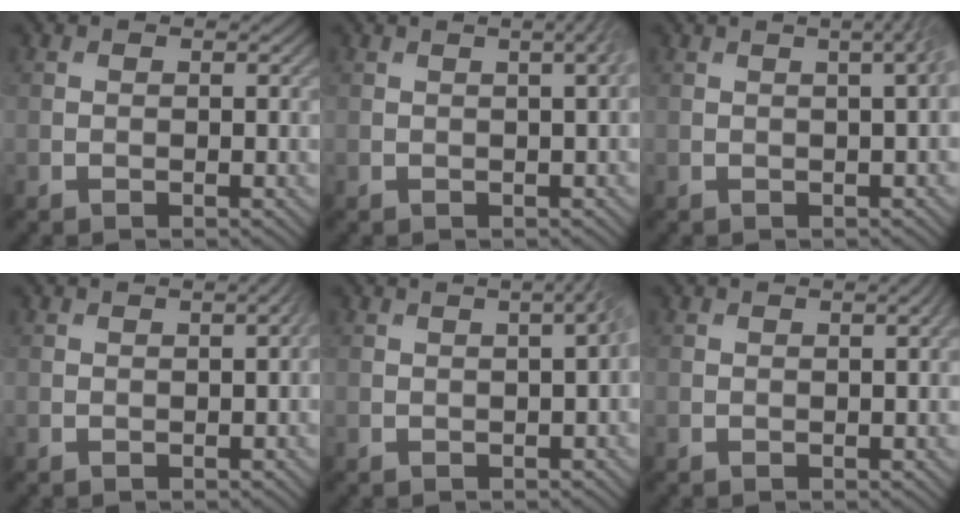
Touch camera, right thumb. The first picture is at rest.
{"total": 3.4, "force": [0.9, 1.0, 3.2], "torque": [-0.030, 0.023, -0.002]}
{"total": 4.0, "force": [0.8, 1.1, 3.7], "torque": [-0.036, 0.027, -0.001]}
{"total": 1.5, "force": [0.1, 0.4, 1.5], "torque": [-0.018, 0.006, 0.003]}
{"total": 3.2, "force": [0.2, 0.9, 3.1], "torque": [-0.030, 0.013, 0.005]}
{"total": 1.0, "force": [0.1, 0.1, 1.0], "torque": [-0.012, 0.007, 0.003]}